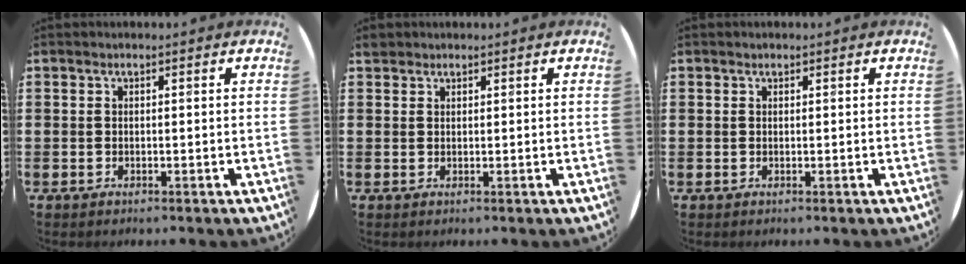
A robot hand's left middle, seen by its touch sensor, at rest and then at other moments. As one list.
[{"total": 1.1, "force": [1.0, 0.4, -0.1], "torque": [-0.001, 0.003, 0.020]}, {"total": 0.0}]